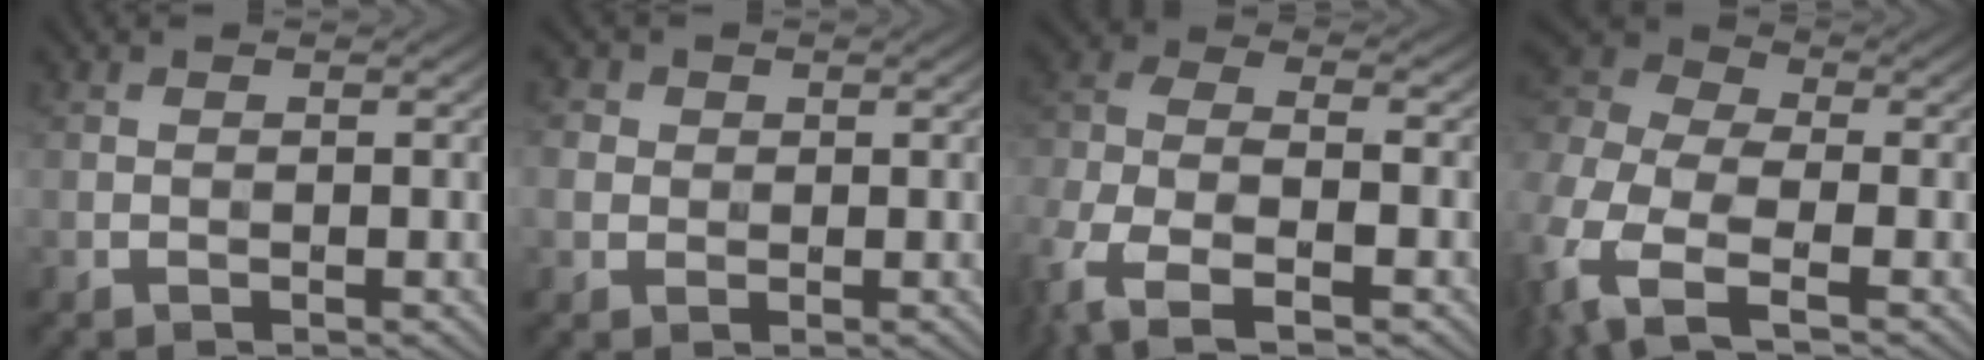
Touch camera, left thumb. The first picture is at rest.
{"total": 2.5, "force": [0.3, 2.4, 0.6], "torque": [-0.027, 0.002, 0.003]}
{"total": 9.0, "force": [-4.9, 4.1, 6.3], "torque": [-0.145, -0.013, -0.109]}
{"total": 11.6, "force": [-3.5, 7.2, 8.3], "torque": [-0.229, -0.006, -0.078]}